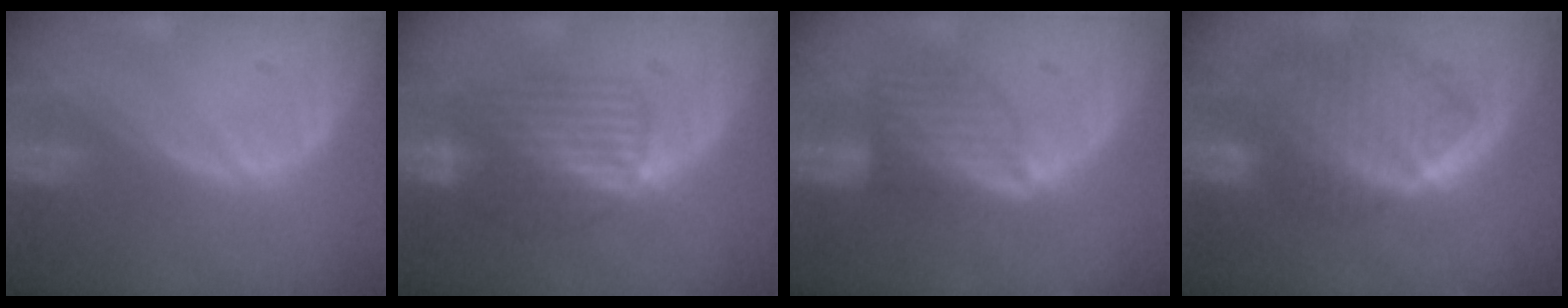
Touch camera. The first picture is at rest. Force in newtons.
{"total": 6.9, "press": 6.8, "slide": 1.3}
{"total": 6.3, "press": 6.3, "slide": 0.4}
{"total": 10.0, "press": 8.6, "slide": 5.1}